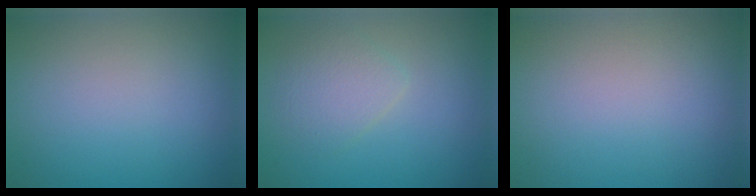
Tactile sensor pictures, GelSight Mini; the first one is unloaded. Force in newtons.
{"total": 2.3, "press": 2.3, "slide": 0.1}
{"total": 0.0}